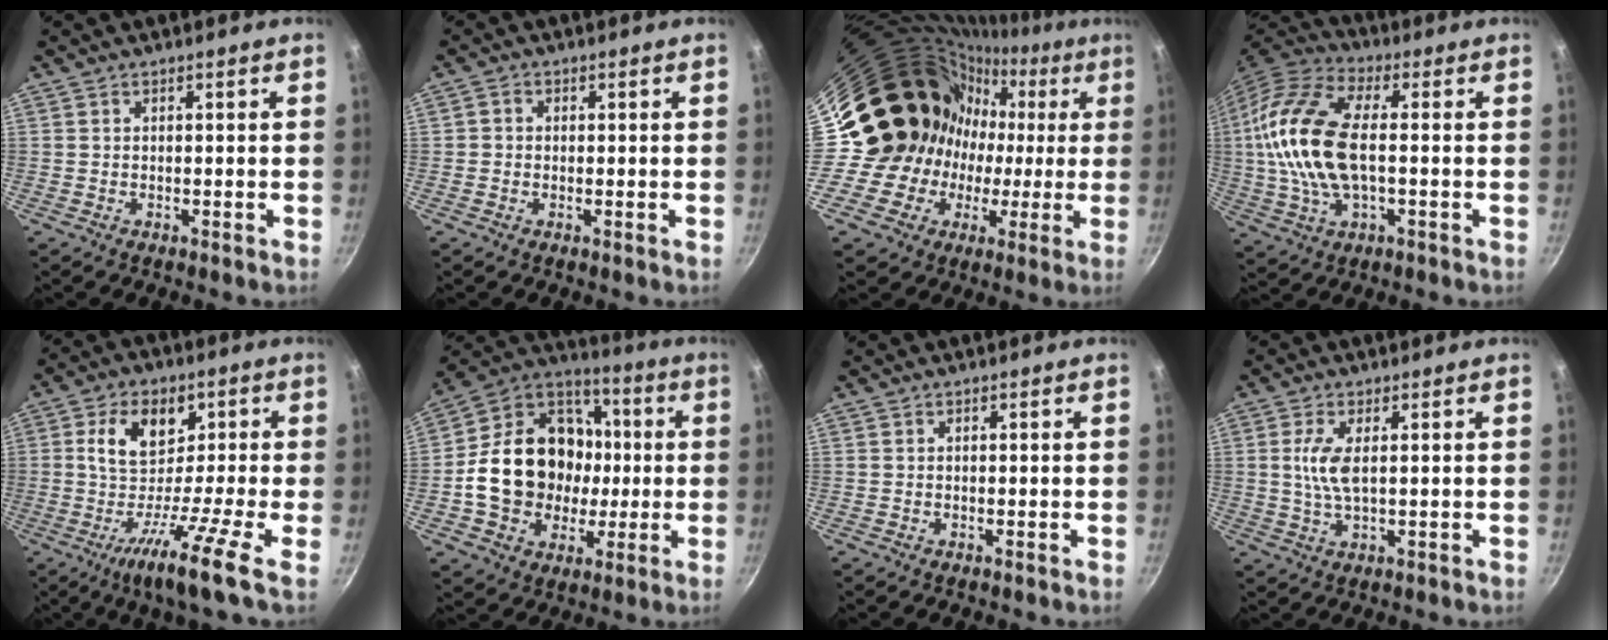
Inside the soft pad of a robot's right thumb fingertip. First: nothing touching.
{"total": 1.4, "force": [-0.1, 1.3, 0.5], "torque": [-0.008, 0.005, -0.005]}
{"total": 20.9, "force": [2.4, 19.2, 7.9], "torque": [-0.113, 0.046, 0.045]}
{"total": 18.2, "force": [0.3, 9.1, 15.8], "torque": [-0.321, 0.026, -0.010]}
{"total": 12.7, "force": [-3.6, 3.7, 11.7], "torque": [-0.191, 0.013, -0.087]}
{"total": 22.6, "force": [-1.0, 18.6, 12.7], "torque": [-0.192, 0.042, -0.011]}
{"total": 0.0}
{"total": 5.5, "force": [0.9, 2.0, 5.0], "torque": [-0.110, -0.001, 0.019]}